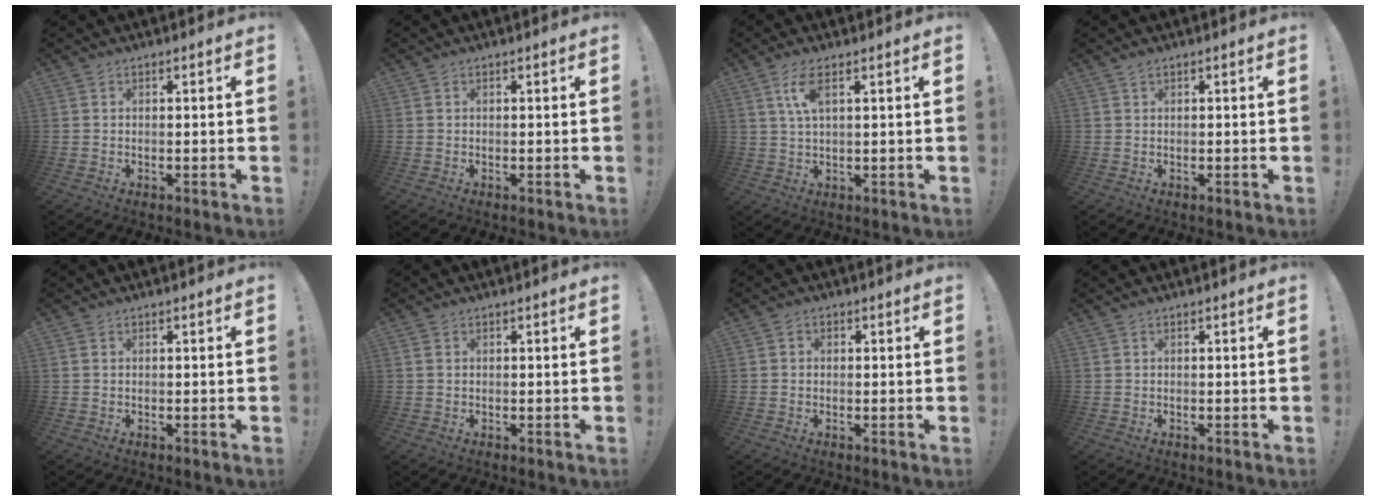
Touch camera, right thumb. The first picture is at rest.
{"total": 0.0}
{"total": 5.7, "force": [2.5, 1.9, 4.8], "torque": [-0.098, 0.003, 0.044]}
{"total": 0.7, "force": [0.6, 0.1, 0.4], "torque": [-0.001, -0.003, 0.009]}
{"total": 0.6, "force": [0.2, 0.5, 0.1], "torque": [-0.003, 0.004, 0.005]}
{"total": 0.8, "force": [0.4, 0.7, 0.2], "torque": [-0.005, 0.004, 0.008]}
{"total": 1.2, "force": [-0.3, 1.1, 0.5], "torque": [-0.008, 0.005, -0.005]}
{"total": 0.0}